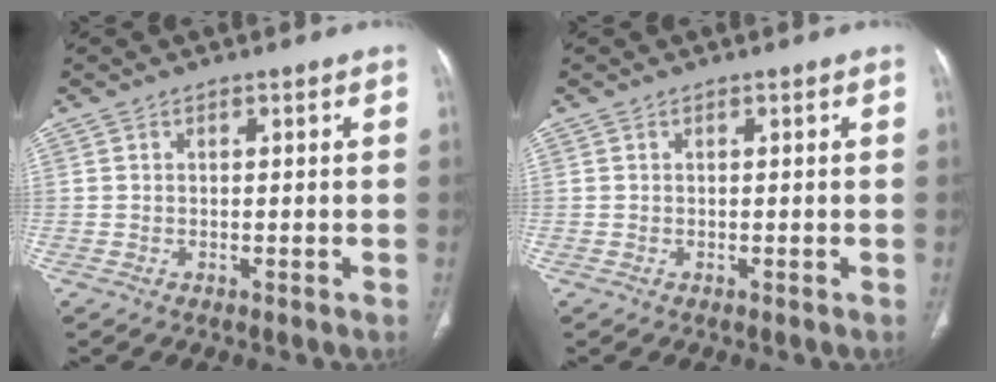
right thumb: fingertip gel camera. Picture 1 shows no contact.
{"total": 0.0}